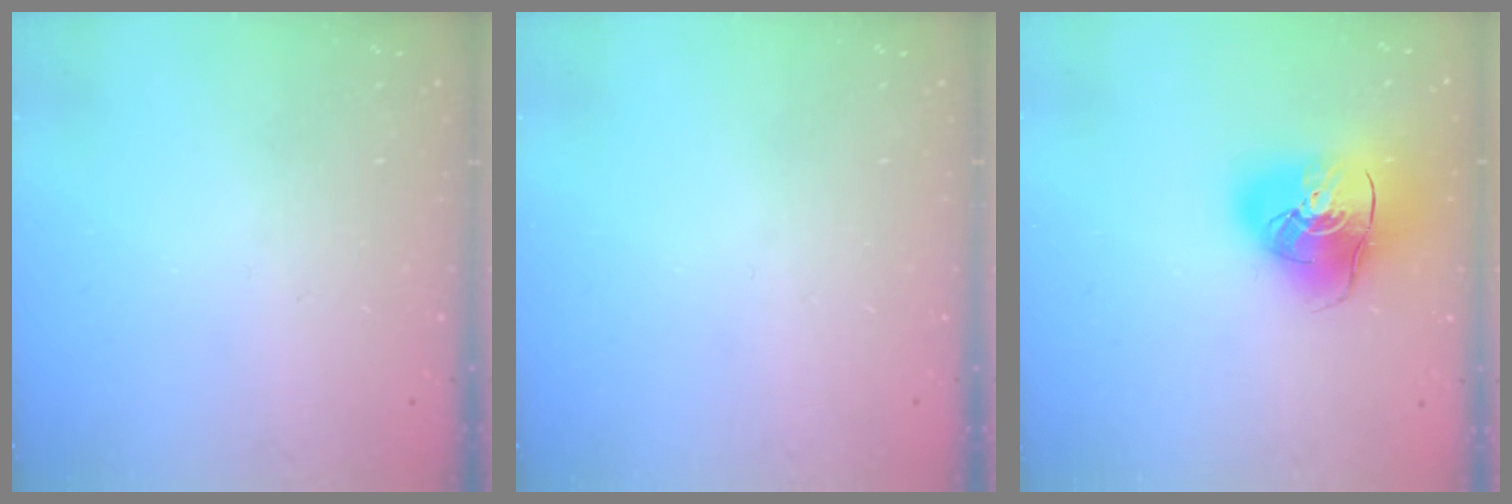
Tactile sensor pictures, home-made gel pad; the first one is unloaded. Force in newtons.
{"total": 0.0}
{"total": 17.1, "press": 16.8, "slide": 2.9}